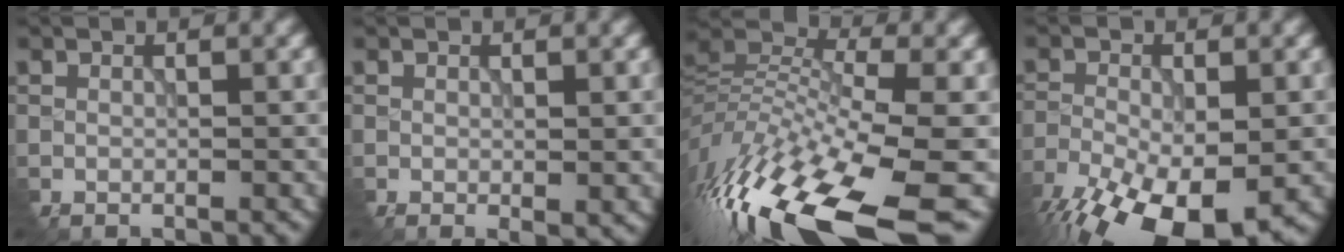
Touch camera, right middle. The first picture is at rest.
{"total": 1.3, "force": [0.0, 0.5, 1.2], "torque": [-0.017, -0.008, 0.003]}
{"total": 15.1, "force": [-8.1, 5.2, 11.6], "torque": [-0.259, -0.001, -0.140]}
{"total": 13.7, "force": [-8.2, 5.9, 9.3], "torque": [-0.174, -0.035, -0.133]}